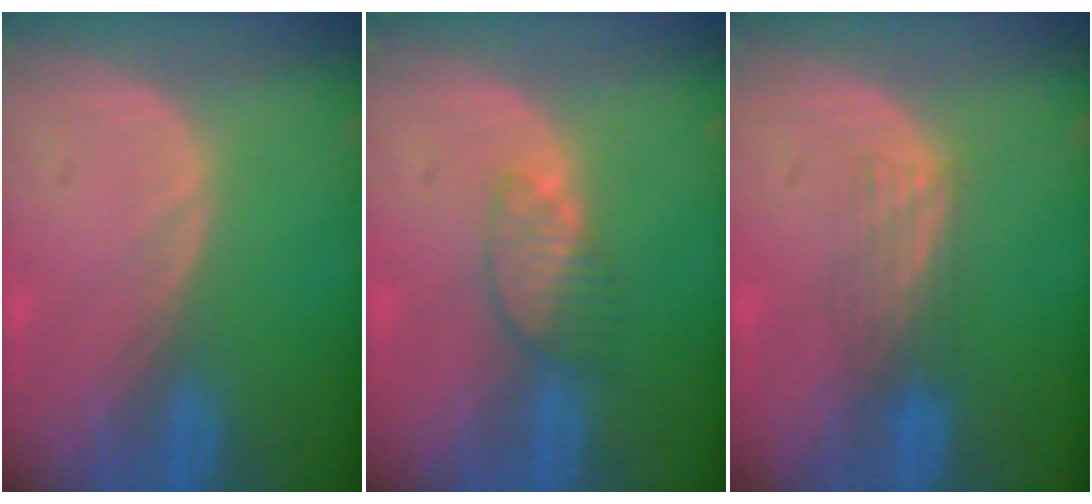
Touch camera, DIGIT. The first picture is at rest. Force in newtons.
{"total": 3.4, "press": 3.4, "slide": 0.5}
{"total": 2.9, "press": 2.9, "slide": 0.2}